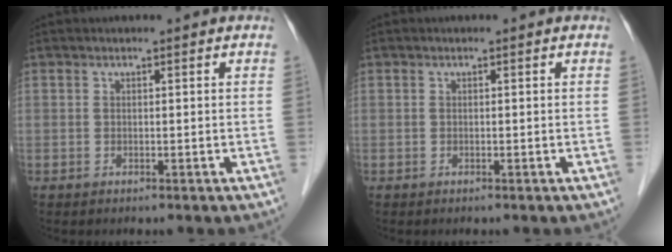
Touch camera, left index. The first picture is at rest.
{"total": 0.0}